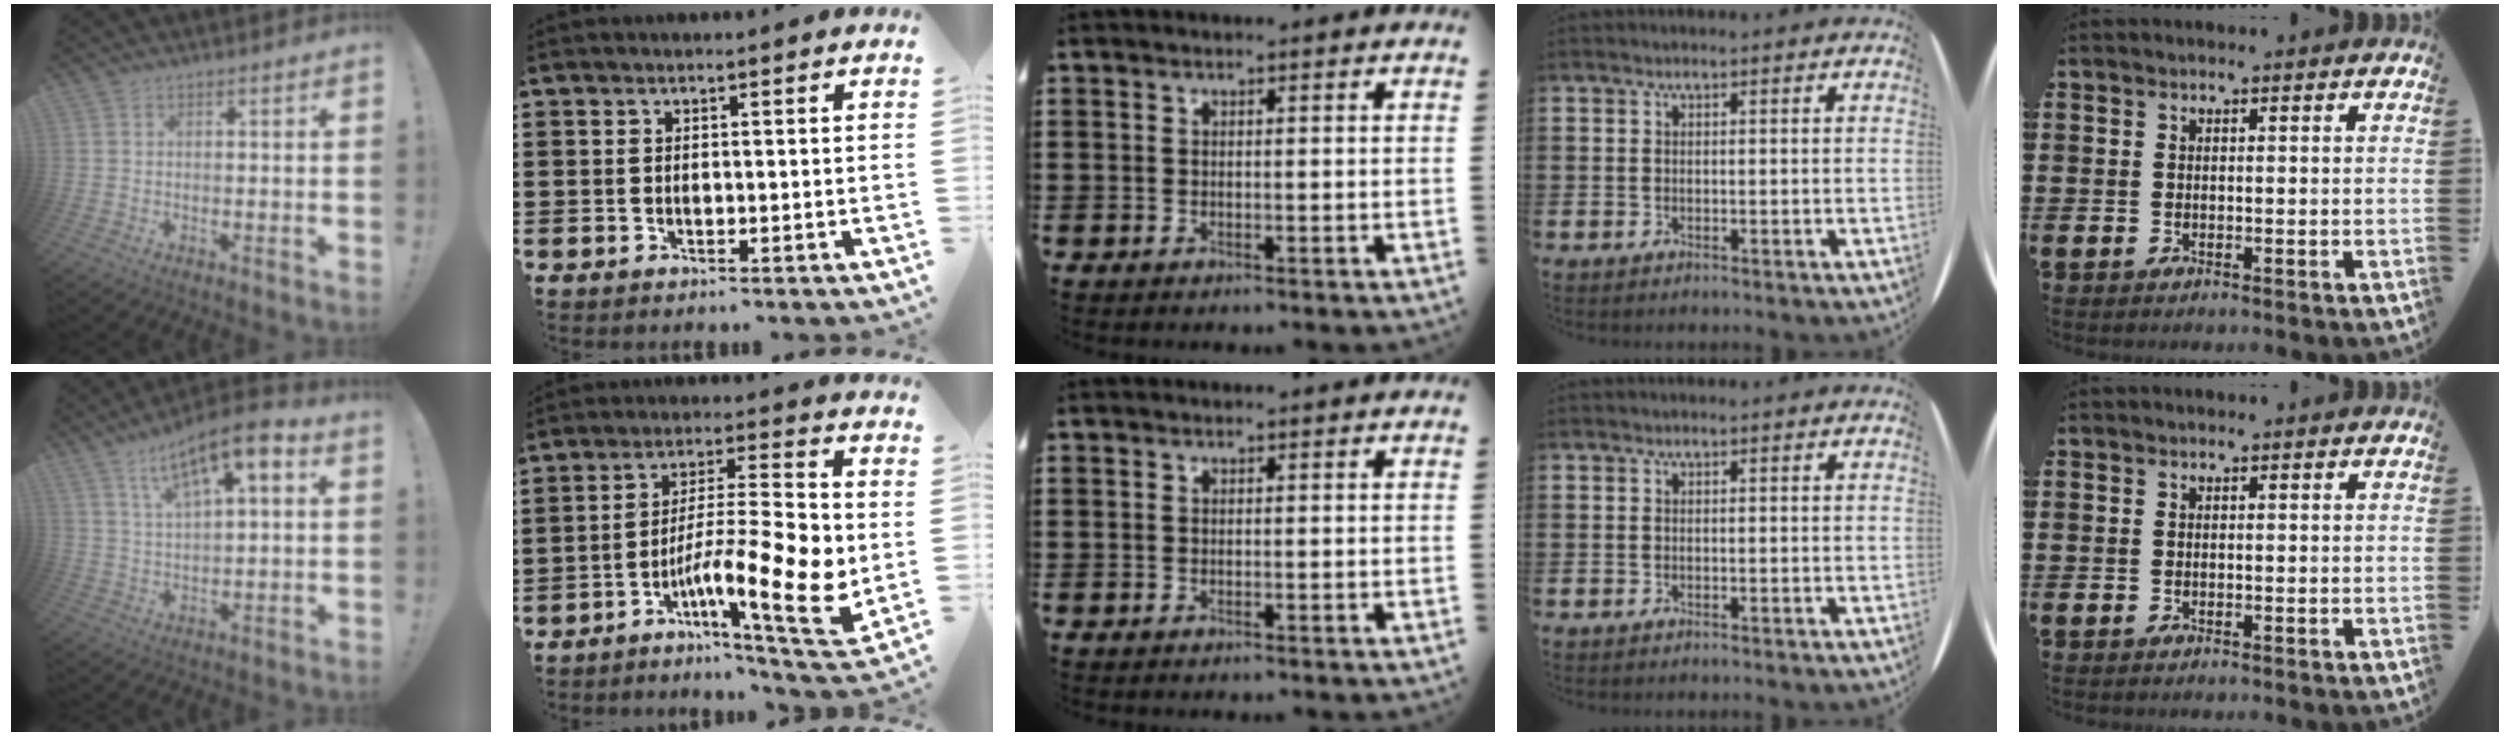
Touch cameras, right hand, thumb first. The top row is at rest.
{"thumb": {"total": 10.5, "force": [5.9, 2.8, 8.3], "torque": [-0.141, -0.027, 0.099]}, "index": {"total": 14.4, "force": [-3.5, 2.7, 13.7], "torque": [-0.231, -0.015, -0.059]}}